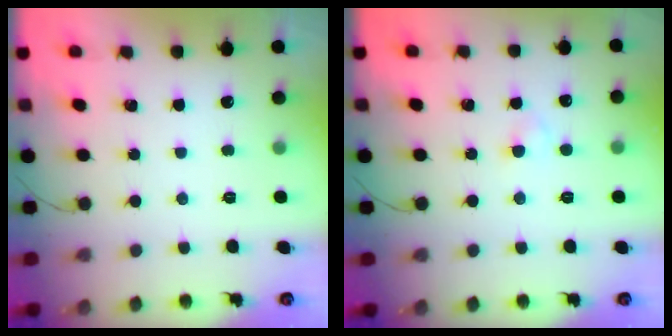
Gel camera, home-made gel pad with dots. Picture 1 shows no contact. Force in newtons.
{"total": 1.9, "press": 1.6, "slide": 1.0}